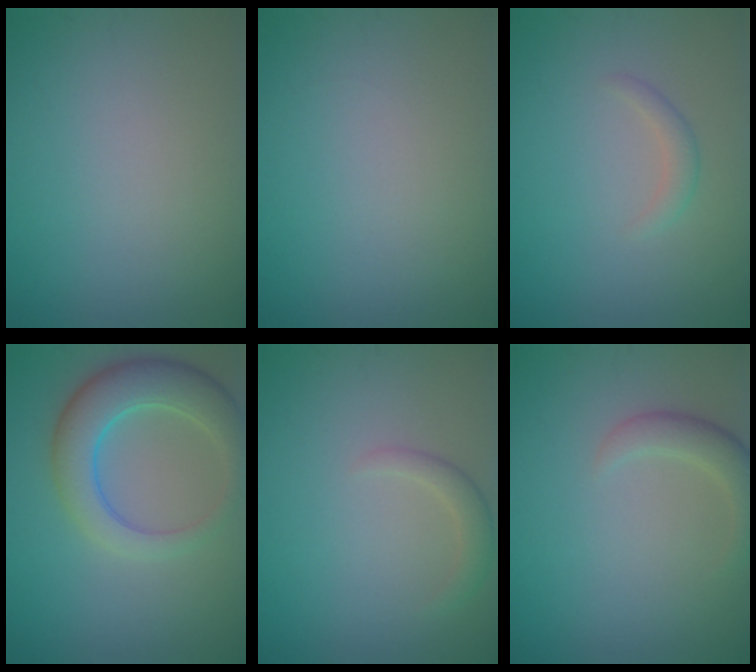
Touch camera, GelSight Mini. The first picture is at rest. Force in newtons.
{"total": 0.0}
{"total": 1.3, "press": 1.3, "slide": 0.1}
{"total": 5.8, "press": 5.8, "slide": 0.2}
{"total": 1.7, "press": 1.7, "slide": 0.2}
{"total": 2.5, "press": 2.5, "slide": 0.2}